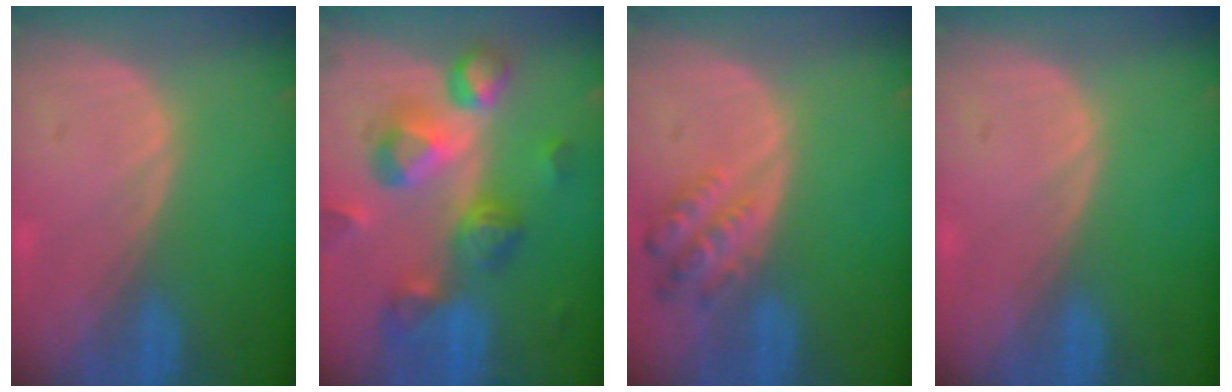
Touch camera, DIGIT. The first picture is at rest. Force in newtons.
{"total": 10.6, "press": 9.5, "slide": 4.7}
{"total": 5.3, "press": 5.0, "slide": 1.9}
{"total": 0.0}